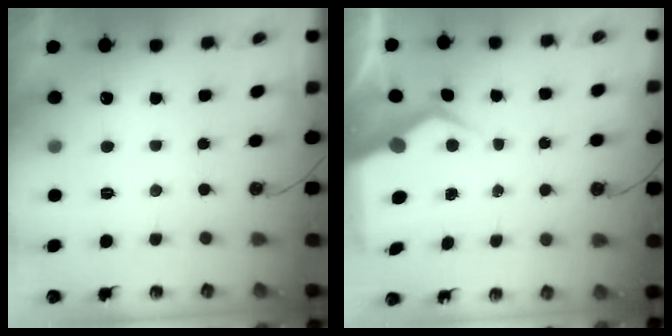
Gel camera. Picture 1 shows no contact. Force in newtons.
{"total": 6.7, "press": 6.7, "slide": 0.9}